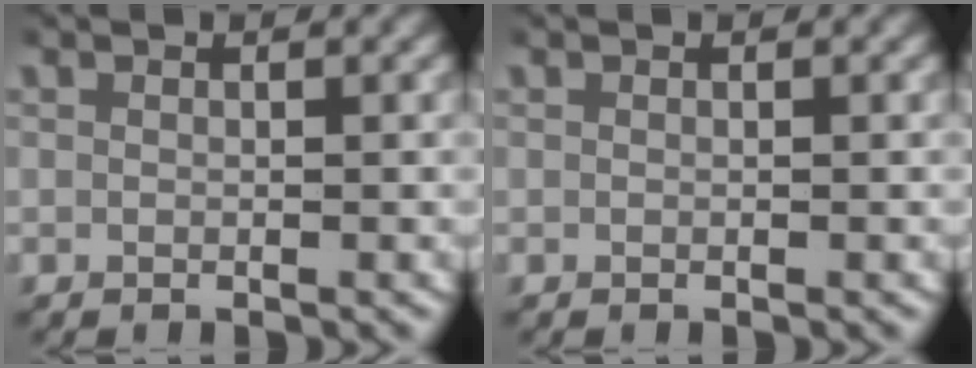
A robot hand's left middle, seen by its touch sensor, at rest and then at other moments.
{"total": 0.0}